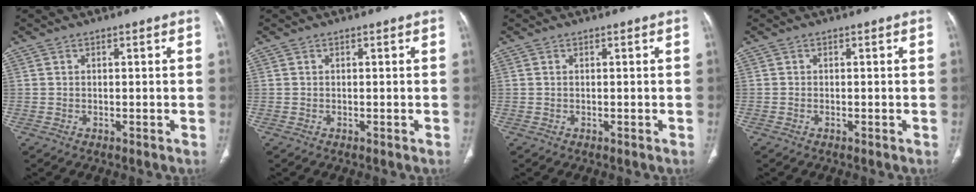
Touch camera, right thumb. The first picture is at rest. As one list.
[{"total": 0.0}, {"total": 0.0}, {"total": 0.0}]